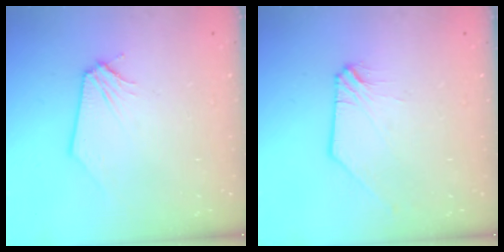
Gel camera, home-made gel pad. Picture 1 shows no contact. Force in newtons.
{"total": 0.9, "press": 0.9, "slide": 0.1}